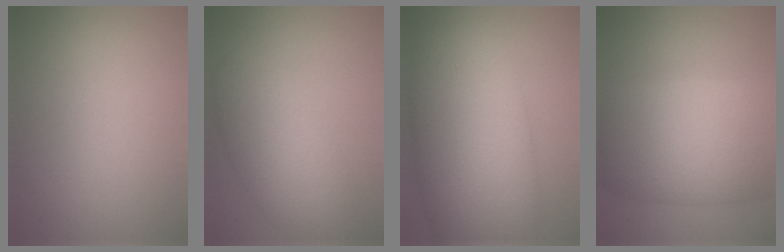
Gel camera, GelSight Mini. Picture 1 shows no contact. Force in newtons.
{"total": 6.0, "press": 6.0, "slide": 0.4}
{"total": 13.4, "press": 13.4, "slide": 0.2}
{"total": 10.6, "press": 10.6, "slide": 0.5}